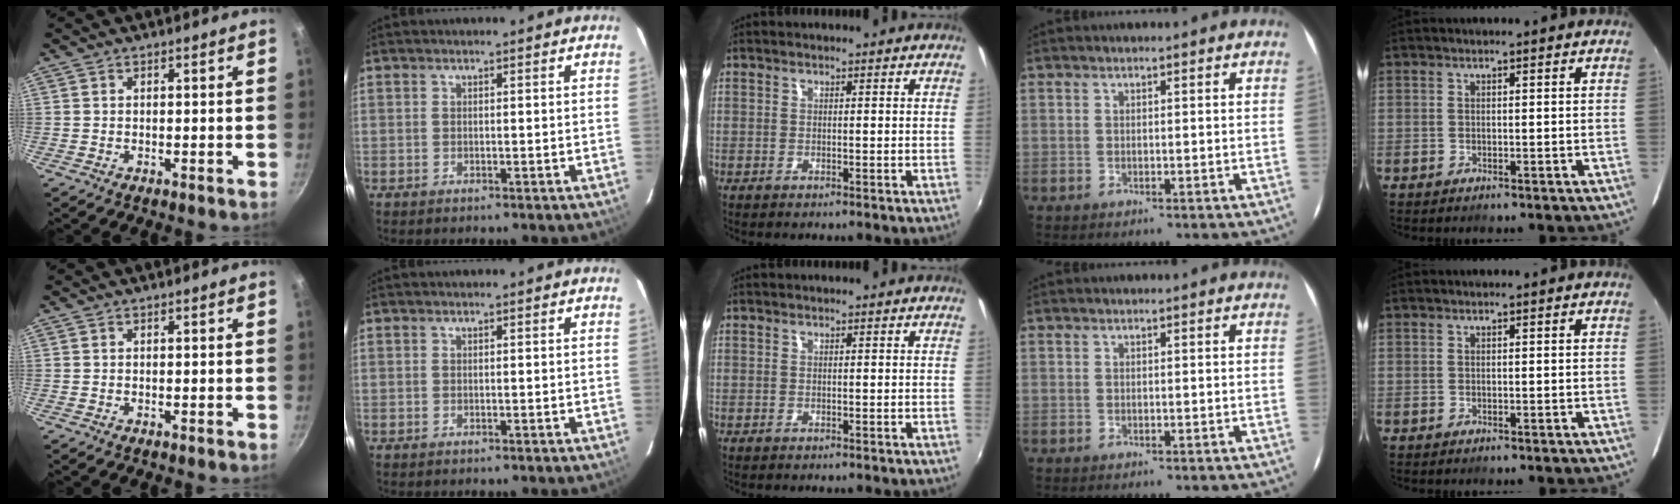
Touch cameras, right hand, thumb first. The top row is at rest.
{}